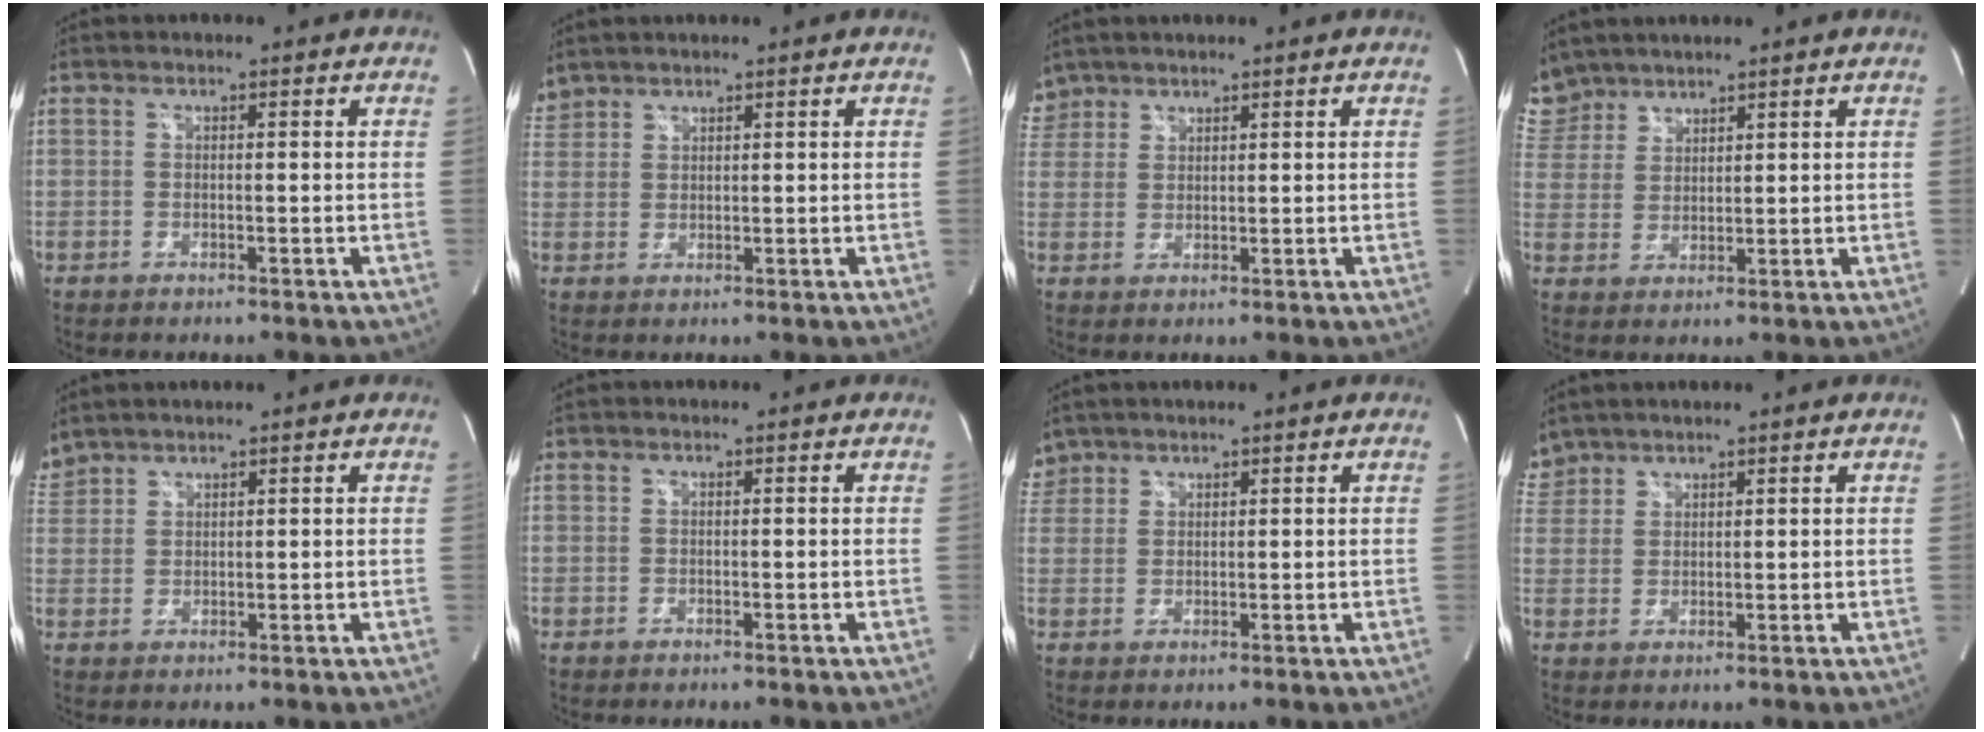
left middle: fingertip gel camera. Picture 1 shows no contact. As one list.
[{"total": 2.9, "force": [2.8, 0.9, 0.0], "torque": [-0.009, 0.019, 0.058]}, {"total": 3.9, "force": [3.3, 2.1, -0.3], "torque": [0.007, 0.013, 0.068]}, {"total": 7.0, "force": [6.3, 3.2, 0.1], "torque": [-0.010, 0.012, 0.136]}, {"total": 3.6, "force": [3.5, 1.0, 0.3], "torque": [-0.020, 0.021, 0.077]}, {"total": 0.0}, {"total": 3.4, "force": [2.9, 1.8, -0.2], "torque": [0.004, 0.012, 0.059]}, {"total": 4.1, "force": [3.8, 1.8, -0.1], "torque": [-0.002, 0.017, 0.081]}]